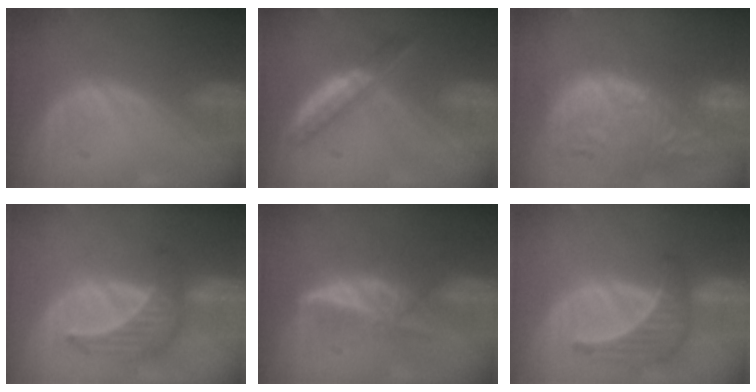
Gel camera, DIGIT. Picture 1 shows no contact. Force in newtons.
{"total": 4.6, "press": 4.6, "slide": 0.1}
{"total": 14.1, "press": 12.3, "slide": 6.9}
{"total": 6.5, "press": 6.4, "slide": 1.1}
{"total": 5.8, "press": 5.3, "slide": 2.5}
{"total": 6.4, "press": 6.4, "slide": 0.3}